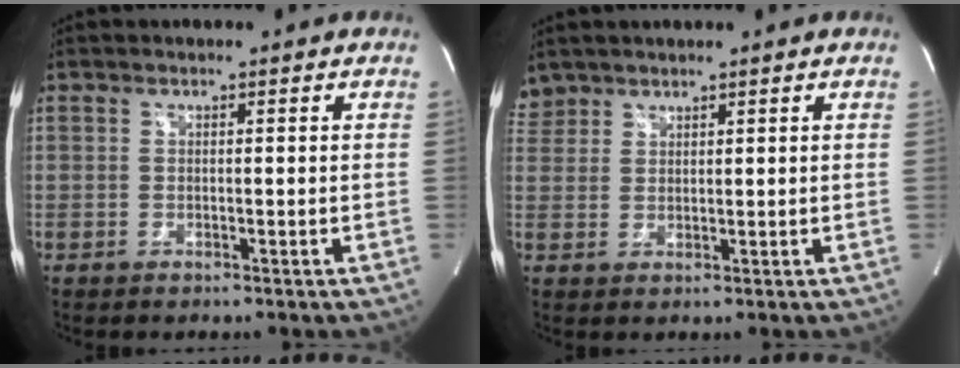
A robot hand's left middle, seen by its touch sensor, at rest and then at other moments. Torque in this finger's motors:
{"motor_torque": [0.62, -0.73, 0.04, 0.01]}